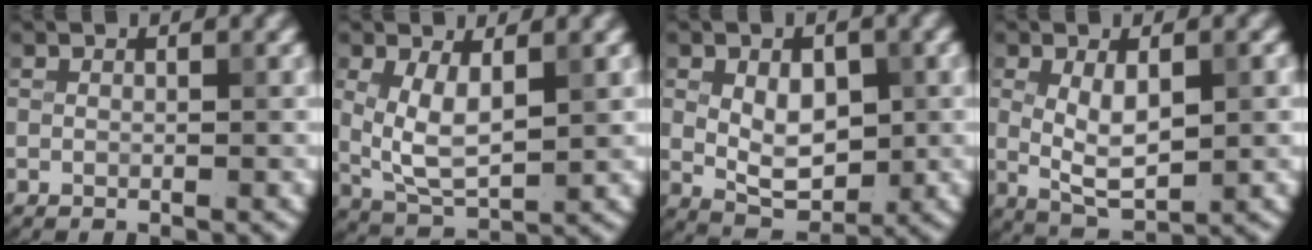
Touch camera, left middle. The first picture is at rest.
{"total": 4.5, "force": [1.0, 1.9, 4.0], "torque": [-0.084, -0.007, 0.025]}
{"total": 5.0, "force": [0.4, 3.2, 3.8], "torque": [-0.063, -0.005, 0.012]}
{"total": 4.4, "force": [0.5, 1.8, 4.0], "torque": [-0.077, -0.004, 0.014]}